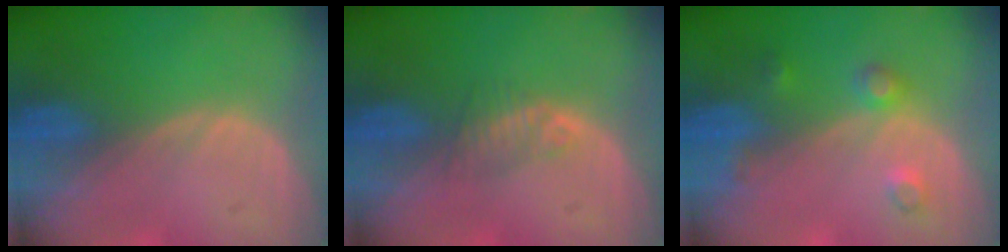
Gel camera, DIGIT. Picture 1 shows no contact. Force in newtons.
{"total": 2.3, "press": 2.1, "slide": 0.8}
{"total": 3.5, "press": 3.3, "slide": 1.2}